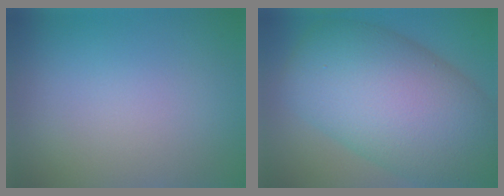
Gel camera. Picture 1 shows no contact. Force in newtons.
{"total": 14.5, "press": 14.5, "slide": 0.7}